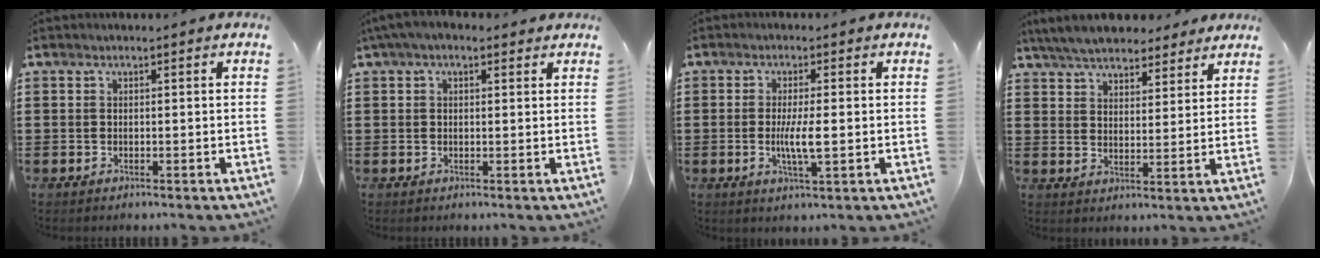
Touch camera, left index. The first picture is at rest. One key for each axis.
{"total": 2.6, "fx": 1.3, "fy": 1.3, "fz": 1.8, "tx": -0.039, "ty": 0.010, "tz": 0.022}
{"total": 4.8, "fx": -0.3, "fy": 0.7, "fz": 4.8, "tx": -0.091, "ty": -0.005, "tz": -0.008}
{"total": 6.5, "fx": 6.0, "fy": 1.6, "fz": 1.8, "tx": -0.058, "ty": -0.012, "tz": 0.112}